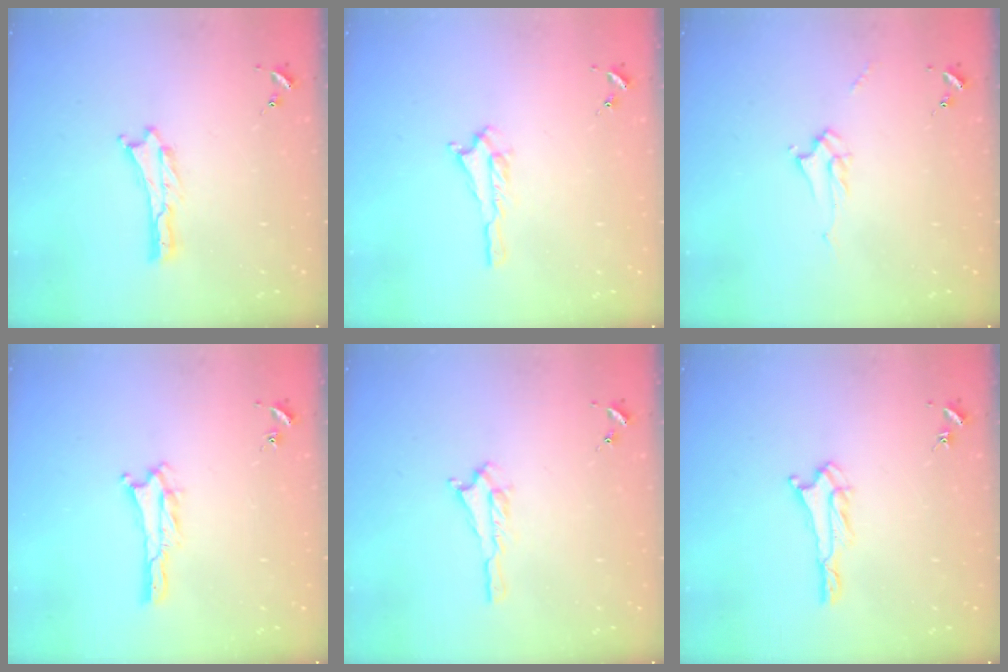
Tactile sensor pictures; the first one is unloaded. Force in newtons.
{"total": 1.3, "press": 1.3, "slide": 0.2}
{"total": 2.2, "press": 2.2, "slide": 0.1}
{"total": 1.4, "press": 1.3, "slide": 0.3}
{"total": 1.3, "press": 1.3, "slide": 0.2}
{"total": 1.7, "press": 1.6, "slide": 0.2}